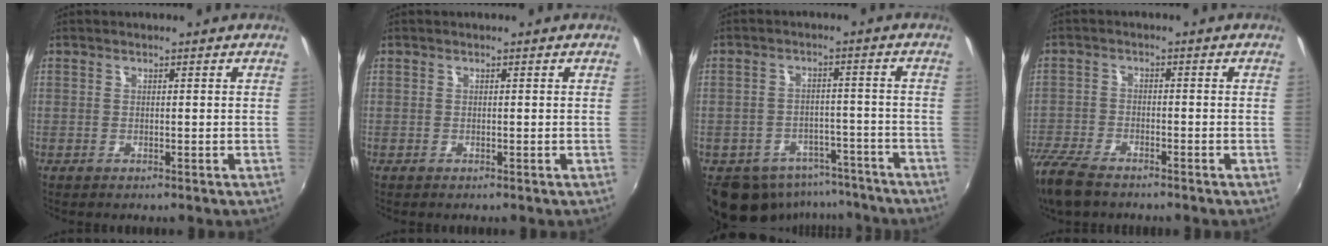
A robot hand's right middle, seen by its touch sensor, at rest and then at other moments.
{"total": 0.0}
{"total": 13.9, "force": [-10.4, 8.2, 4.4], "torque": [-0.107, 0.012, -0.125]}
{"total": 10.4, "force": [-8.2, 3.9, 5.1], "torque": [-0.141, -0.034, -0.159]}